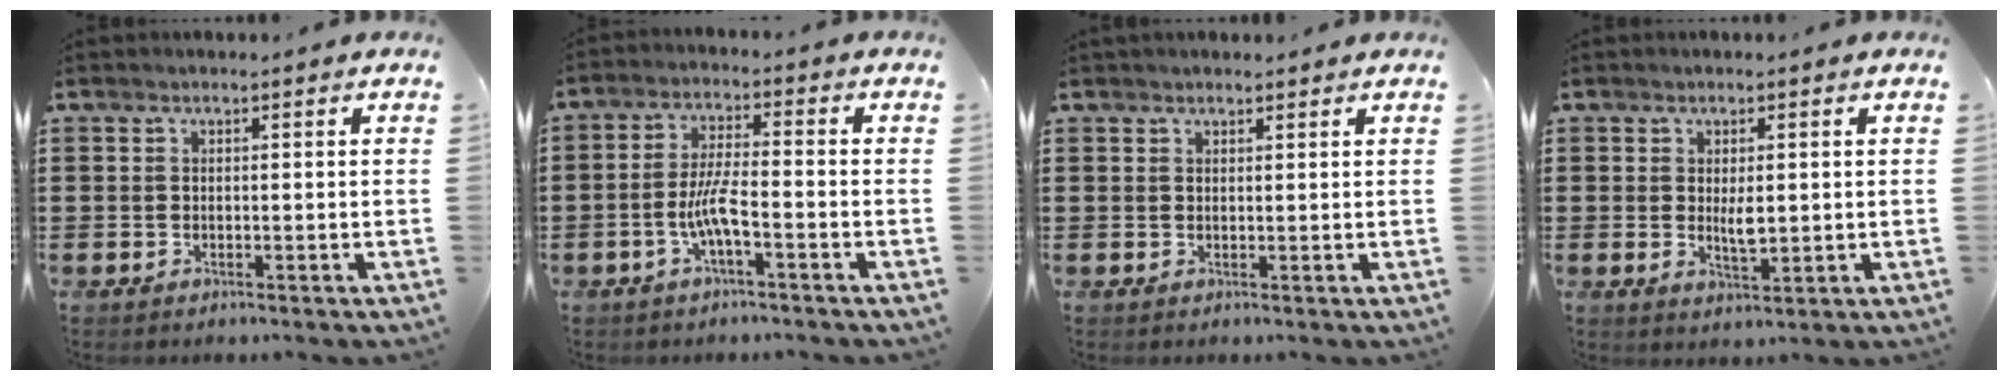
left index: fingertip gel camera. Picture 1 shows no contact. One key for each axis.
{"total": 5.4, "fx": -2.1, "fy": 0.9, "fz": 4.9, "tx": -0.104, "ty": -0.001, "tz": -0.046}
{"total": 1.2, "fx": 1.2, "fy": 0.3, "fz": 0.1, "tx": -0.004, "ty": 0.001, "tz": 0.023}
{"total": 3.1, "fx": 0.4, "fy": 1.0, "fz": 2.9, "tx": -0.048, "ty": -0.002, "tz": 0.005}